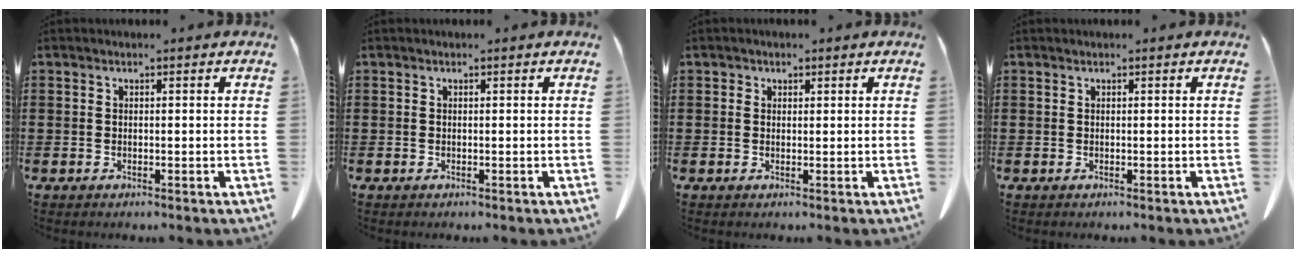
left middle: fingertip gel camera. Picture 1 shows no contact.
{"total": 0.0}
{"total": 0.7, "force": [0.4, 0.6, 0.1], "torque": [-0.006, 0.003, 0.008]}
{"total": 0.0}